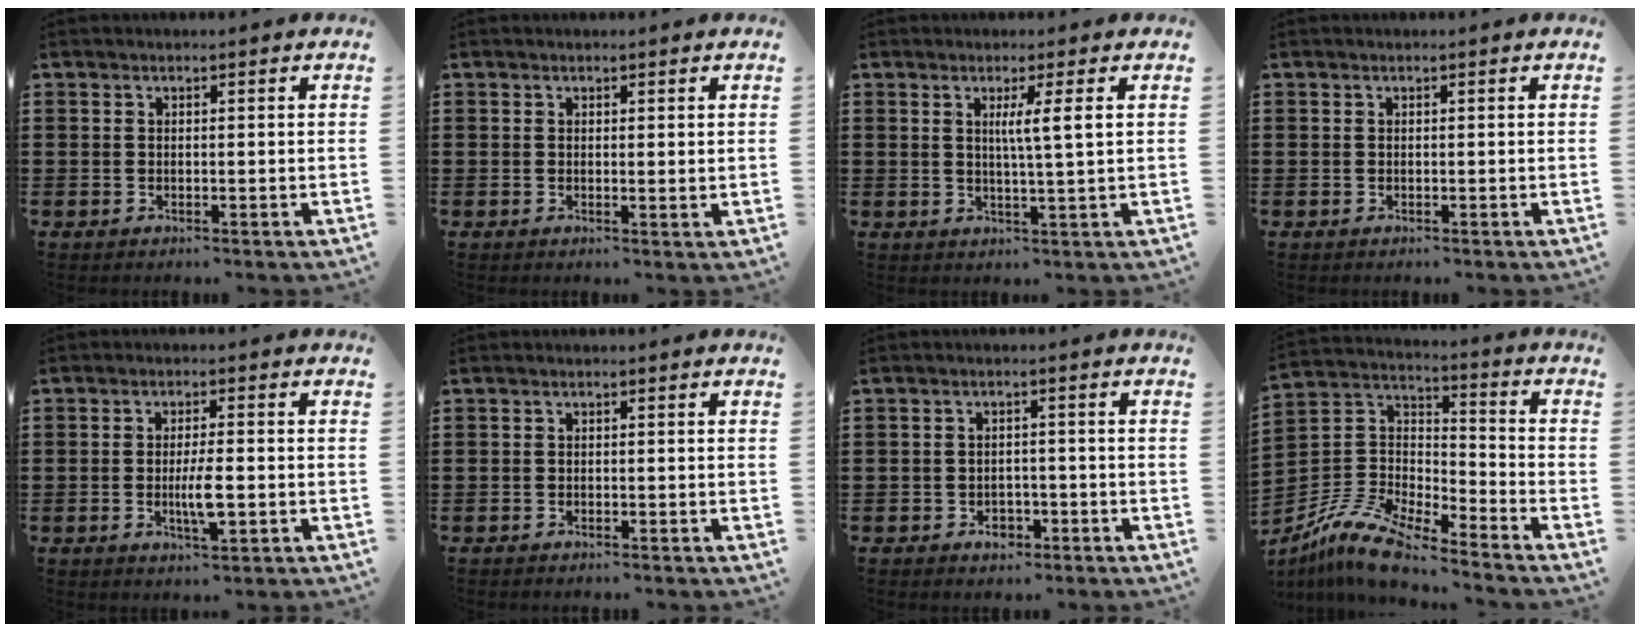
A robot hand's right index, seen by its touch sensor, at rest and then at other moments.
{"total": 0.7, "force": [0.7, 0.3, 0.2], "torque": [-0.006, 0.002, 0.012]}
{"total": 3.7, "force": [1.0, -0.7, 3.5], "torque": [-0.069, -0.008, 0.013]}
{"total": 0.0}
{"total": 4.7, "force": [-1.0, 0.9, 4.6], "torque": [-0.084, -0.004, -0.019]}
{"total": 0.5, "force": [-0.5, 0.0, 0.1], "torque": [-0.005, -0.002, -0.011]}
{"total": 2.3, "force": [-1.5, 1.5, 0.9], "torque": [-0.020, 0.001, -0.031]}
{"total": 11.0, "force": [-9.8, 2.3, 4.5], "torque": [-0.113, 0.020, -0.201]}